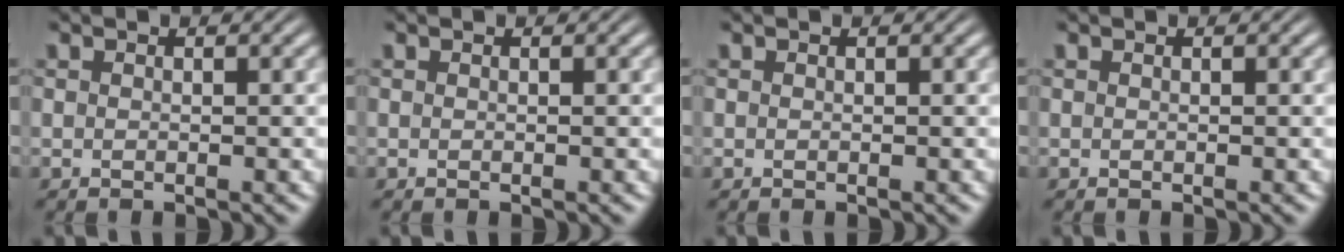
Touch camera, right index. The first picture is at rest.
{"total": 0.0}
{"total": 0.0}
{"total": 0.0}